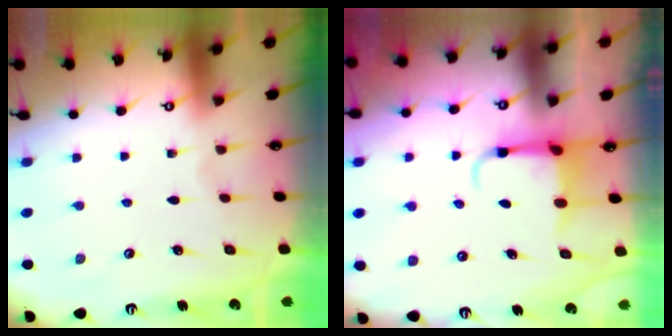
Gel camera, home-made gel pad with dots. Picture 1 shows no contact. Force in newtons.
{"total": 3.9, "press": 3.8, "slide": 0.7}